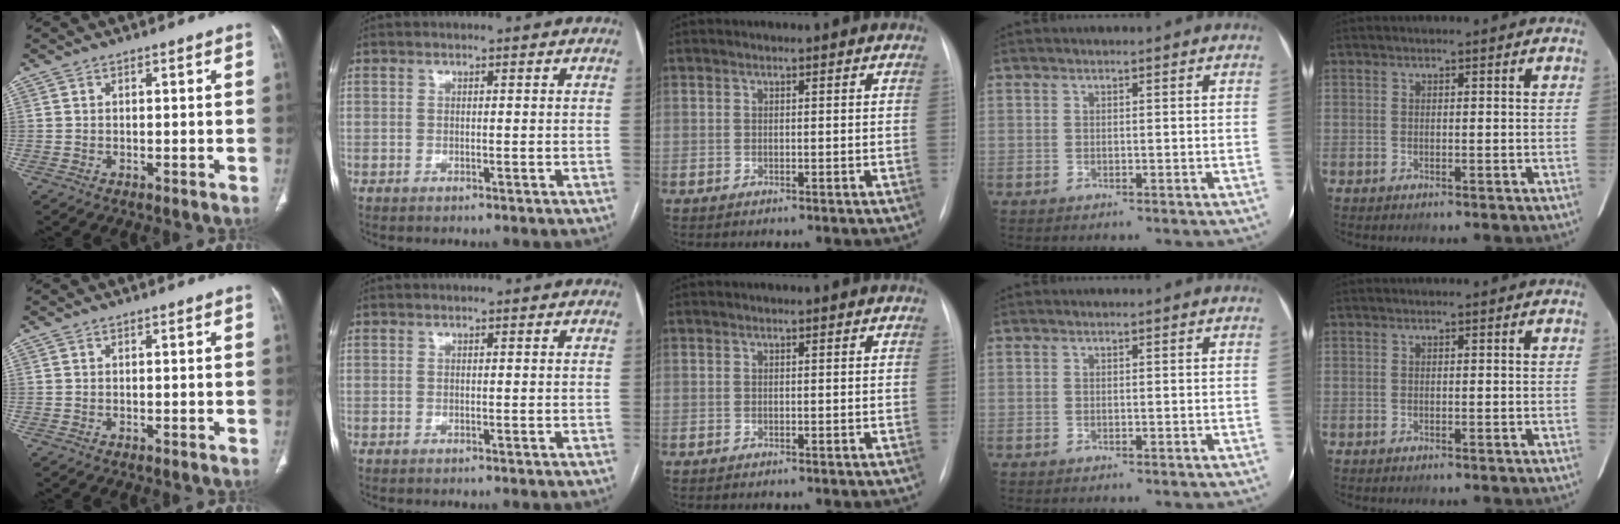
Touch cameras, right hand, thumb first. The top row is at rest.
{}